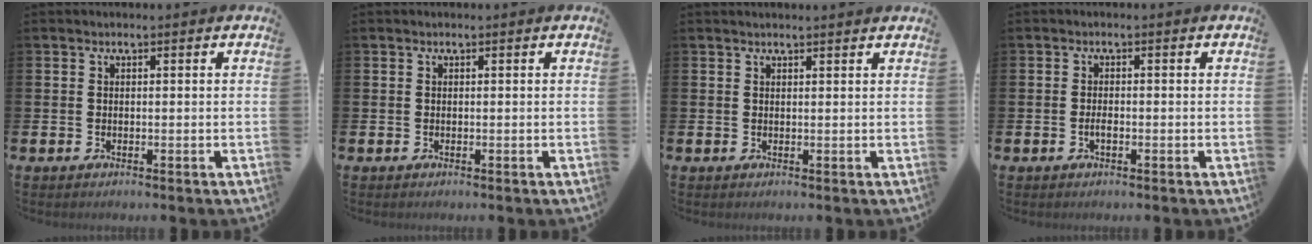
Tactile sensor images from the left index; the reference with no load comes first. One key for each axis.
{"total": 0.0}
{"total": 0.9, "fx": 0.9, "fy": -0.1, "fz": 0.2, "tx": 0.006, "ty": -0.004, "tz": 0.015}
{"total": 1.3, "fx": -0.4, "fy": 0.5, "fz": 1.1, "tx": -0.018, "ty": 0.000, "tz": -0.009}